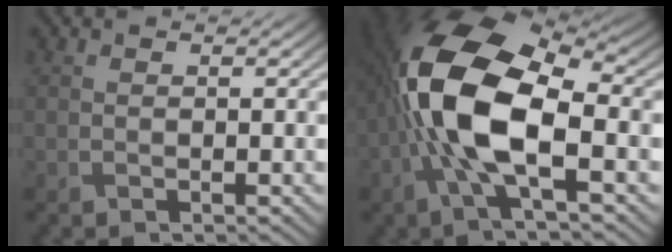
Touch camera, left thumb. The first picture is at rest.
{"total": 14.2, "force": [-1.5, 6.6, 12.5], "torque": [-0.273, 0.006, -0.041]}